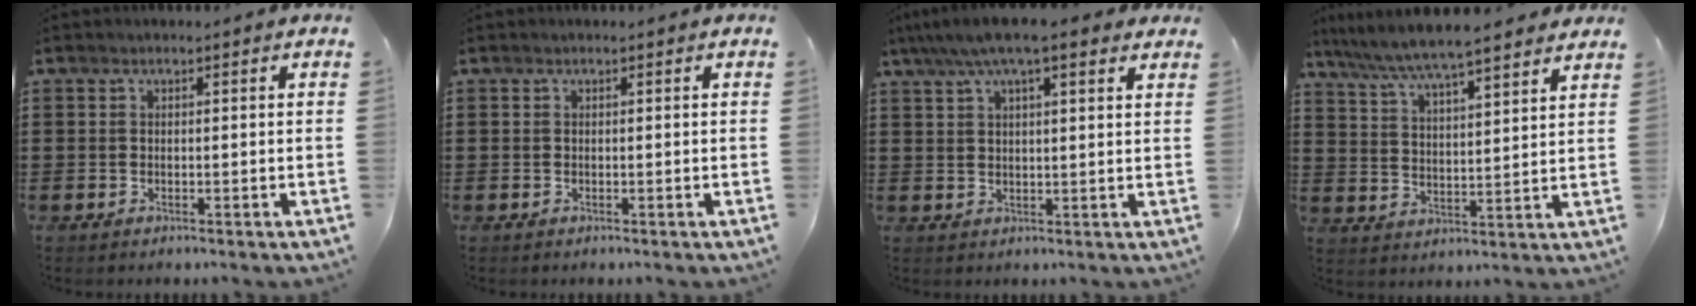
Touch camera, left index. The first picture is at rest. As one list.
[{"total": 0.0}, {"total": 6.4, "force": [4.6, 1.4, 4.3], "torque": [-0.094, 0.001, 0.080]}, {"total": 5.9, "force": [5.5, 0.0, 2.2], "torque": [-0.067, -0.030, 0.093]}]